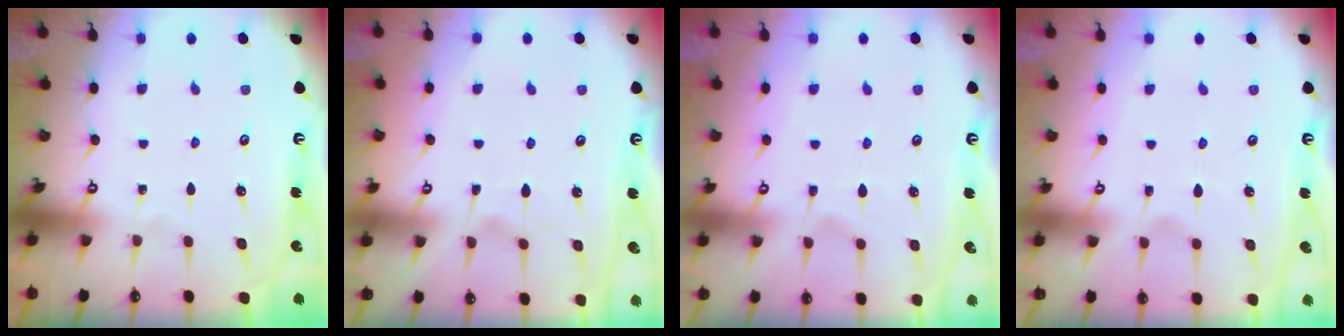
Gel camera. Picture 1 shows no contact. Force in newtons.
{"total": 2.9, "press": 2.8, "slide": 1.0}
{"total": 2.2, "press": 1.9, "slide": 1.2}
{"total": 1.1, "press": 0.2, "slide": 1.1}